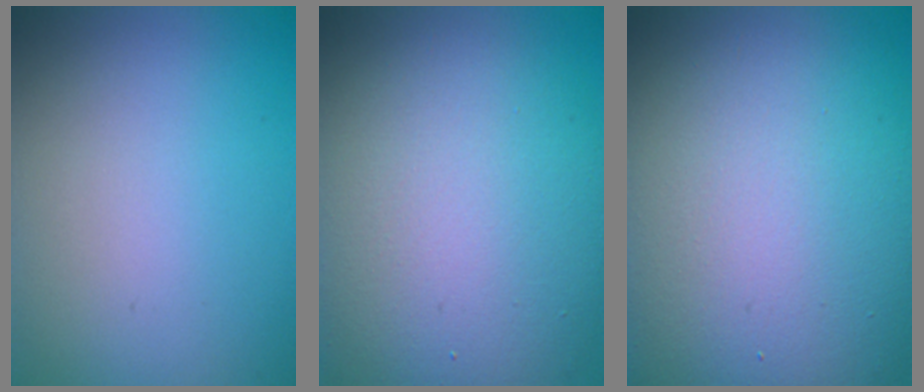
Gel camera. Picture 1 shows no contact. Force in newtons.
{"total": 12.8, "press": 12.7, "slide": 1.1}
{"total": 17.1, "press": 17.1, "slide": 0.8}